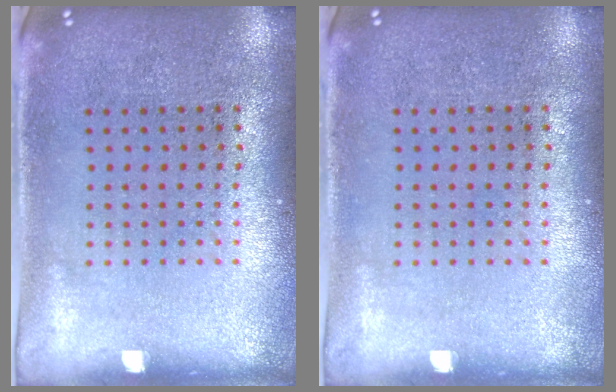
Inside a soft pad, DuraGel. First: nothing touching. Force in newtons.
{"total": 0.0}